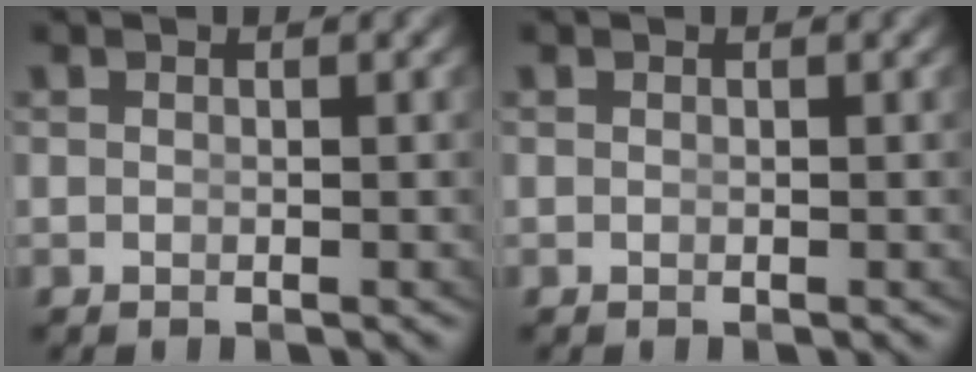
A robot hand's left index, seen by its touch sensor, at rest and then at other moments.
{"total": 0.0}